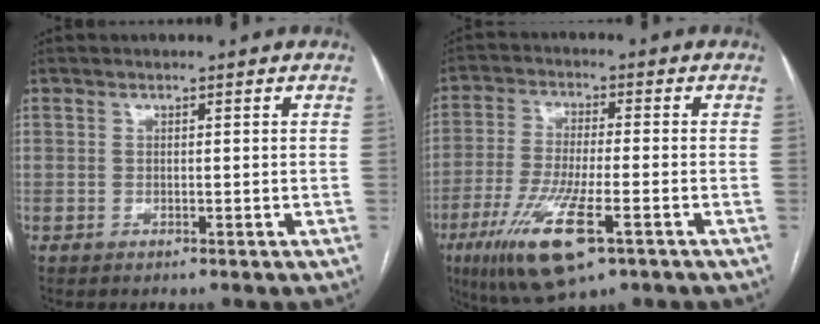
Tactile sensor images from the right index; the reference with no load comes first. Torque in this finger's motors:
{"motor_torque": [1.55, -0.59, 0.40, 0.21]}